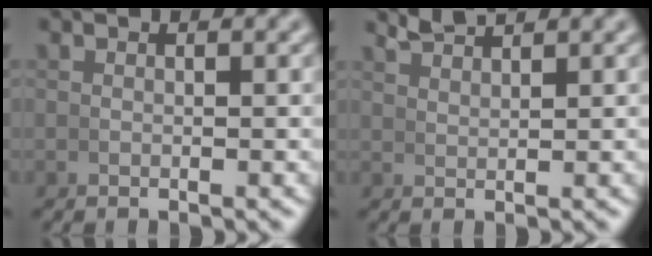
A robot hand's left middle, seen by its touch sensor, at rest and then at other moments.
{"total": 2.6, "force": [2.5, -0.1, 0.6], "torque": [-0.007, 0.009, 0.049]}